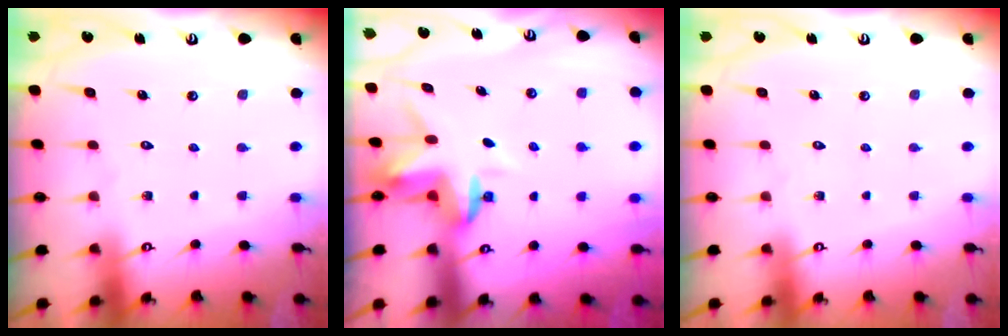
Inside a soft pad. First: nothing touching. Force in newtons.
{"total": 3.5, "press": 3.5, "slide": 0.2}
{"total": 0.0}